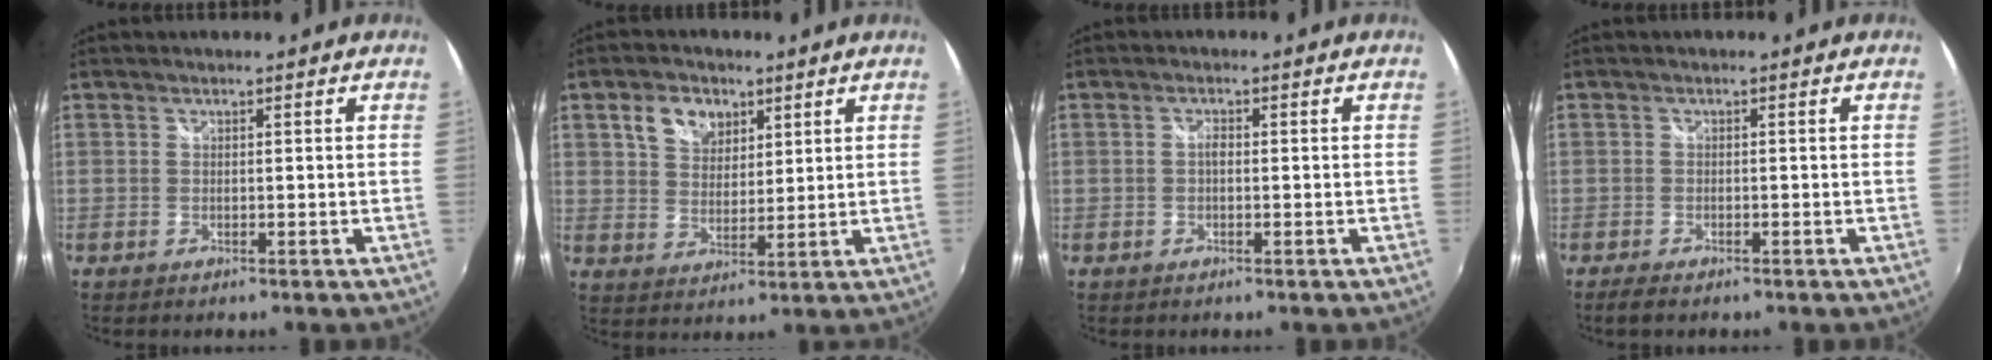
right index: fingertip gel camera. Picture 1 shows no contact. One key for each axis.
{"total": 7.1, "fx": 3.6, "fy": 4.9, "fz": 3.7, "tx": -0.067, "ty": 0.017, "tz": 0.066}
{"total": 1.1, "fx": -0.1, "fy": 0.6, "fz": 1.0, "tx": -0.019, "ty": 0.005, "tz": -0.005}
{"total": 2.8, "fx": -2.2, "fy": 0.8, "fz": 1.5, "tx": -0.034, "ty": -0.011, "tz": -0.039}